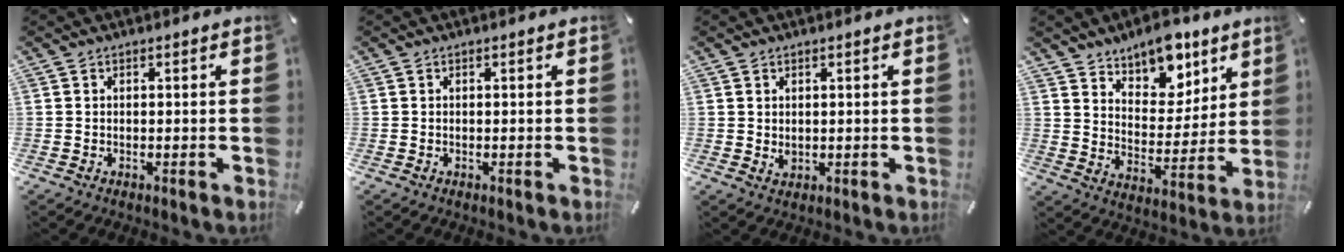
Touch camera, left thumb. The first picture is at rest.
{"total": 0.0}
{"total": 1.5, "force": [0.7, 1.1, 0.7], "torque": [-0.014, 0.002, 0.013]}
{"total": 11.3, "force": [9.3, 6.1, 2.4], "torque": [-0.029, -0.078, 0.169]}